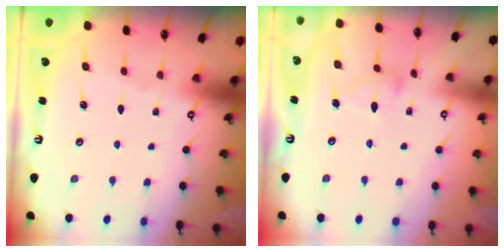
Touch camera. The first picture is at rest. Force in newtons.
{"total": 8.2, "press": 8.2, "slide": 0.3}